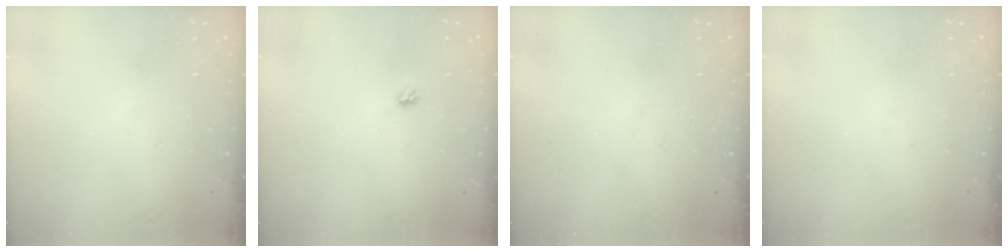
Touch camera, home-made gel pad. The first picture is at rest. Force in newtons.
{"total": 2.9, "press": 2.9, "slide": 0.5}
{"total": 0.0}
{"total": 0.0}